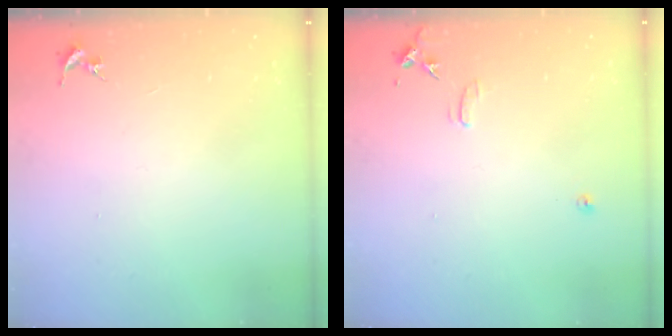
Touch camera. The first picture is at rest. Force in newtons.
{"total": 7.0, "press": 7.0, "slide": 0.6}